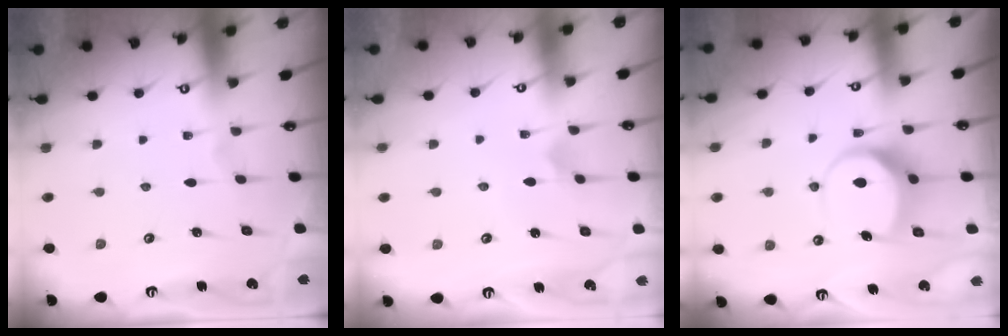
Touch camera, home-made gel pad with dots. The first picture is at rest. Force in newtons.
{"total": 2.9, "press": 2.9, "slide": 0.2}
{"total": 8.4, "press": 8.4, "slide": 0.9}